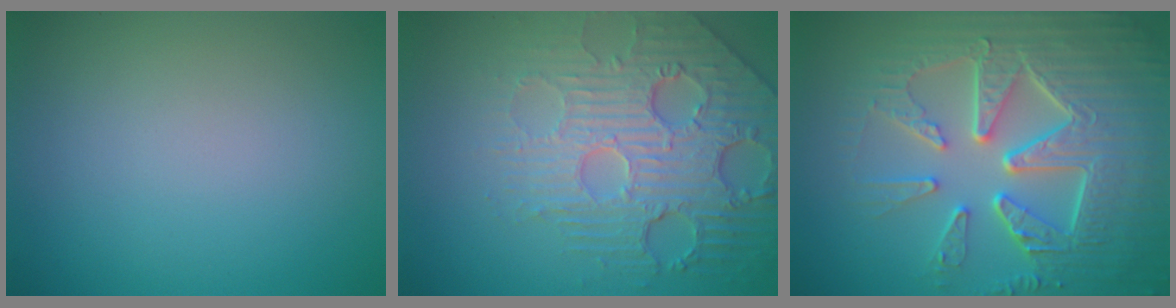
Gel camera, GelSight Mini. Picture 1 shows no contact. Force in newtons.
{"total": 7.1, "press": 5.4, "slide": 4.7}
{"total": 9.2, "press": 6.6, "slide": 6.4}